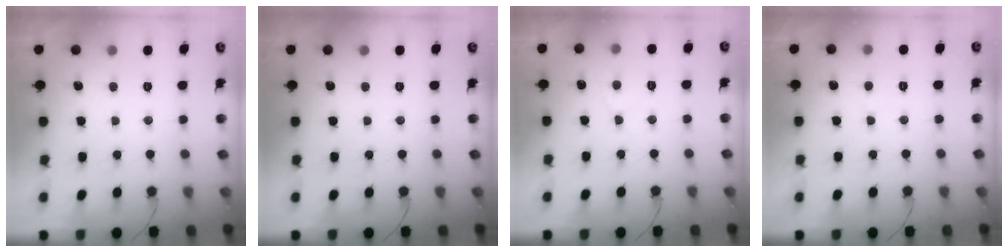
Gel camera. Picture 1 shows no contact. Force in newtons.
{"total": 0.0}
{"total": 2.7, "press": 2.7, "slide": 0.2}
{"total": 2.8, "press": 2.8, "slide": 0.3}